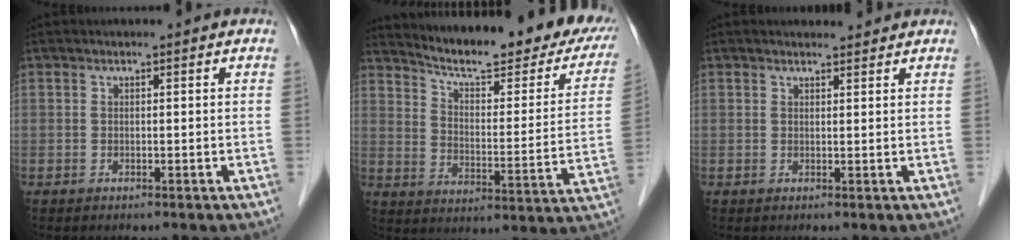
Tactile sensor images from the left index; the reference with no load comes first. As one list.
[{"total": 22.0, "force": [19.1, 3.2, 10.4], "torque": [-0.143, -0.058, 0.244]}, {"total": 2.2, "force": [2.1, 0.5, 0.4], "torque": [-0.010, 0.005, 0.029]}]